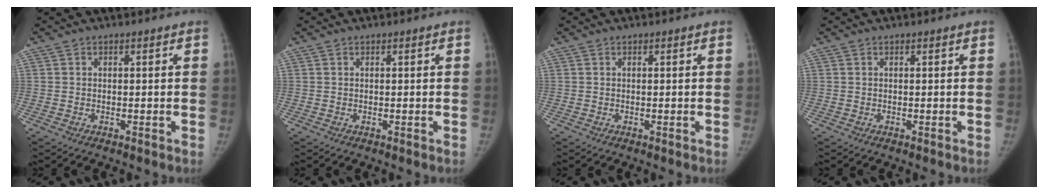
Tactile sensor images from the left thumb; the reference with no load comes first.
{"total": 0.0}
{"total": 0.0}
{"total": 0.0}